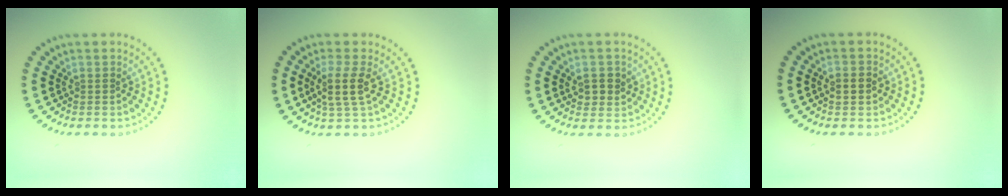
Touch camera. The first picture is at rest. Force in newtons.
{"total": 2.8, "press": 2.4, "slide": 1.5}
{"total": 2.3, "press": 2.2, "slide": 0.5}
{"total": 2.2, "press": 2.2, "slide": 0.2}